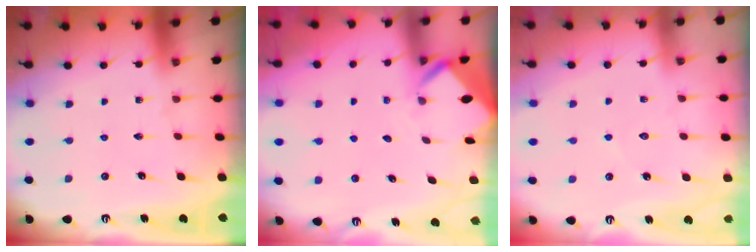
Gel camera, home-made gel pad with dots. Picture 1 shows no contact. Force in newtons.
{"total": 3.1, "press": 3.1, "slide": 0.2}
{"total": 3.7, "press": 3.7, "slide": 0.3}